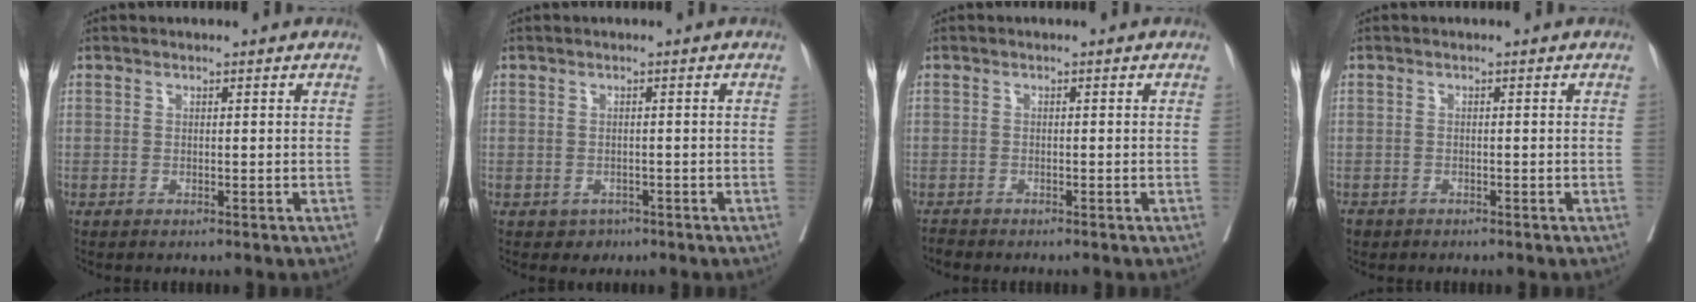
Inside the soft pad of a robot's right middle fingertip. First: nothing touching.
{"total": 2.3, "force": [-1.4, 1.8, 0.5], "torque": [-0.010, 0.000, -0.019]}
{"total": 1.1, "force": [-1.1, 0.1, 0.1], "torque": [-0.011, -0.006, -0.022]}
{"total": 2.1, "force": [-1.6, 1.2, 0.5], "torque": [-0.017, -0.004, -0.027]}